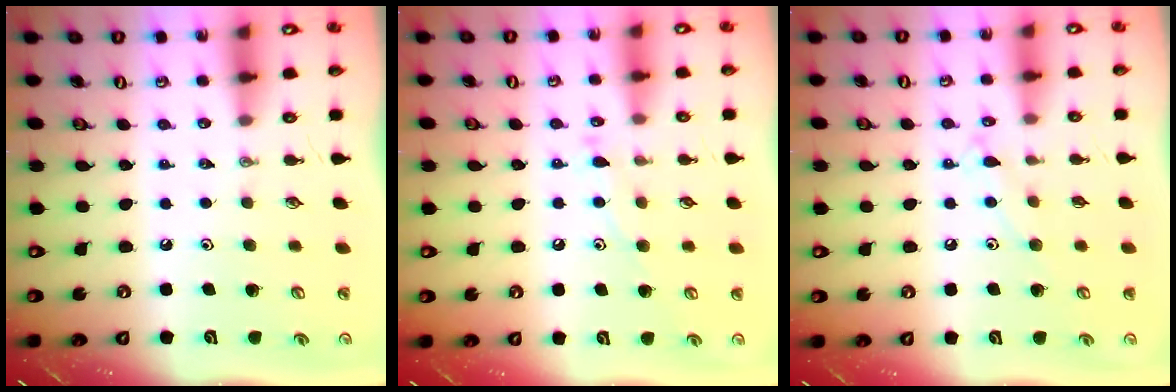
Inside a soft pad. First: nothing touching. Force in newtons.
{"total": 7.9, "press": 7.9, "slide": 0.6}
{"total": 7.7, "press": 7.7, "slide": 0.5}